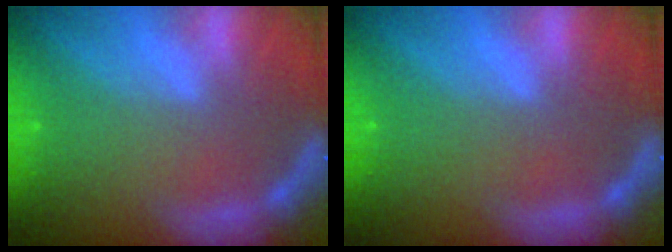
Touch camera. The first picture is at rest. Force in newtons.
{"total": 0.0}